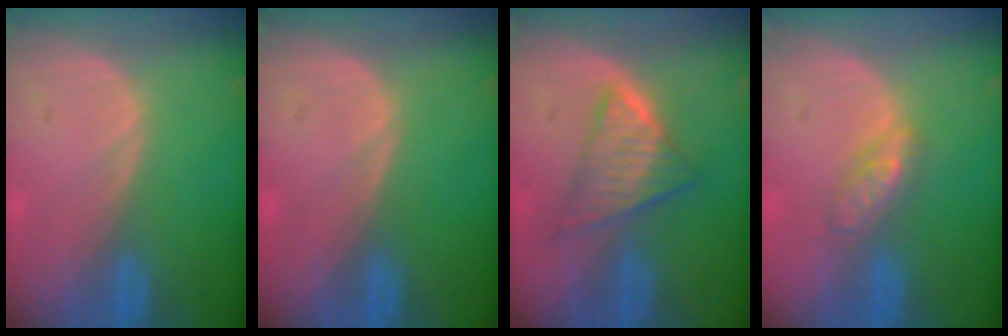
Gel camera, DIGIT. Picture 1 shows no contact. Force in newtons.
{"total": 0.0}
{"total": 6.1, "press": 5.7, "slide": 2.1}
{"total": 3.4, "press": 3.4, "slide": 0.2}